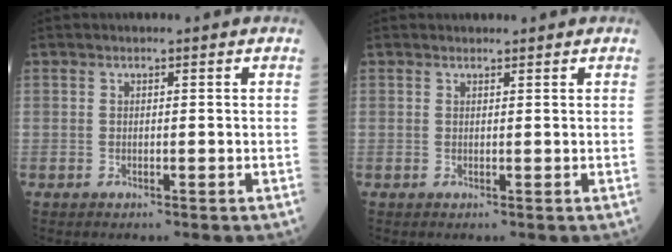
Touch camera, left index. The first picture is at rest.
{"total": 1.0, "force": [1.0, 0.2, 0.1], "torque": [-0.009, 0.006, 0.018]}